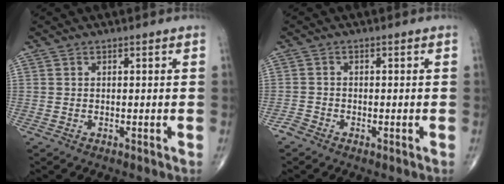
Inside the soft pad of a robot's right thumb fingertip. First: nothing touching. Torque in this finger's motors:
{"motor_torque": [2.09, 1.57, 0.18, -0.53, 0.01]}